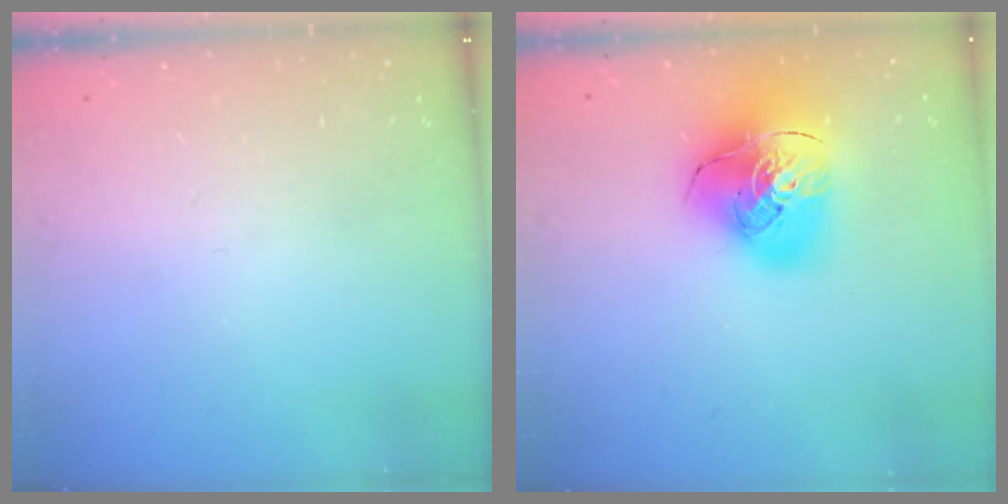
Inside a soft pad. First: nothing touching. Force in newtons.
{"total": 20.4, "press": 20.2, "slide": 2.5}